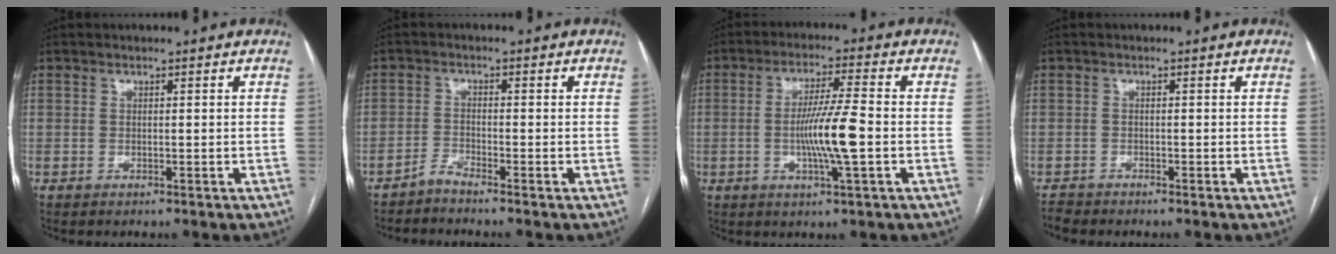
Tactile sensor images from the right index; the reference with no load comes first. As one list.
[{"total": 1.8, "force": [-1.8, -0.3, 0.3], "torque": [-0.006, -0.006, -0.039]}, {"total": 8.7, "force": [-1.5, -0.1, 8.6], "torque": [-0.162, -0.005, -0.029]}, {"total": 1.3, "force": [-1.2, 0.3, -0.4], "torque": [0.004, -0.004, -0.022]}]